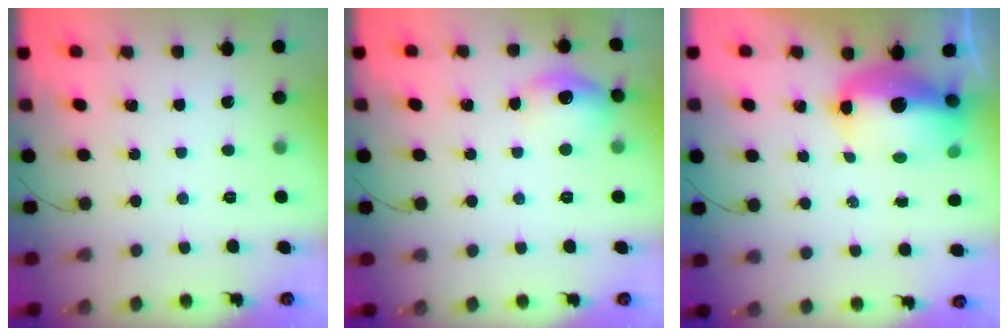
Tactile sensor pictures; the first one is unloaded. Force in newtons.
{"total": 10.0, "press": 9.8, "slide": 2.1}
{"total": 13.1, "press": 12.9, "slide": 2.7}